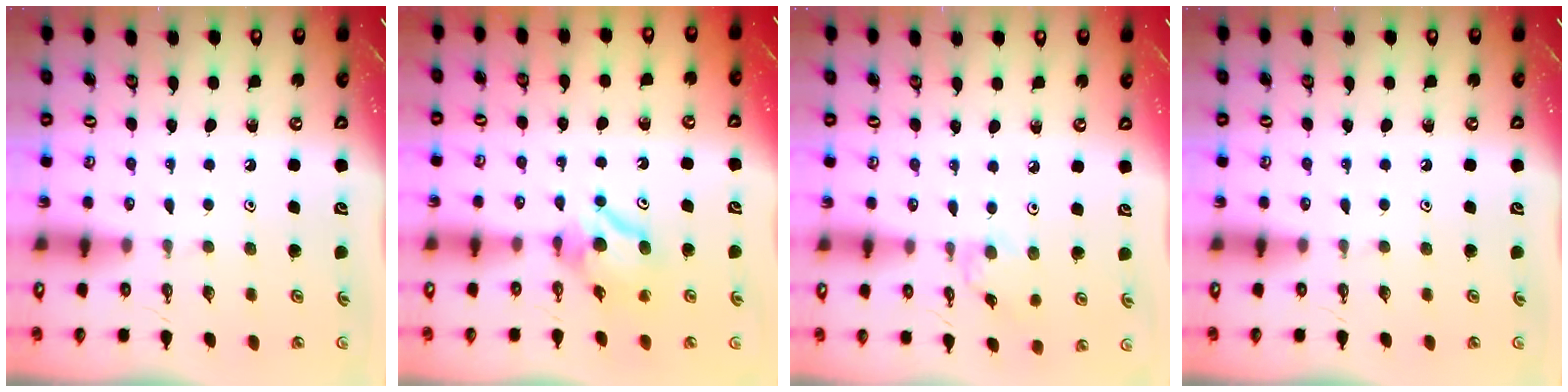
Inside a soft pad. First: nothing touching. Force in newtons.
{"total": 7.9, "press": 7.9, "slide": 0.2}
{"total": 1.5, "press": 1.4, "slide": 0.4}
{"total": 0.0}